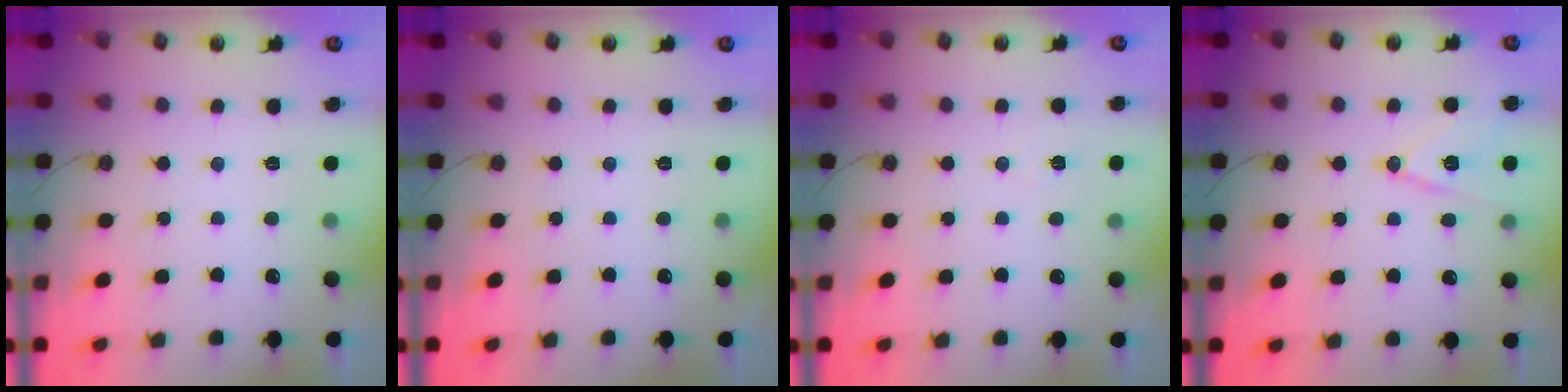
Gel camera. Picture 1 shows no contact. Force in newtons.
{"total": 0.0}
{"total": 5.0, "press": 3.4, "slide": 3.7}
{"total": 11.3, "press": 10.7, "slide": 3.3}